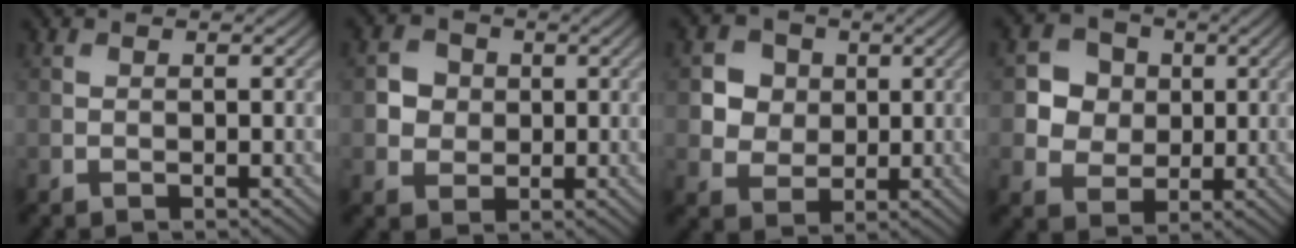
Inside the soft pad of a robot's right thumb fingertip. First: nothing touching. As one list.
[{"total": 3.6, "force": [0.2, 3.3, 1.3], "torque": [-0.032, 0.001, -0.004]}, {"total": 5.1, "force": [1.2, 4.6, 1.9], "torque": [-0.065, -0.003, 0.017]}, {"total": 5.8, "force": [0.8, 5.2, 2.2], "torque": [-0.059, 0.005, 0.000]}]